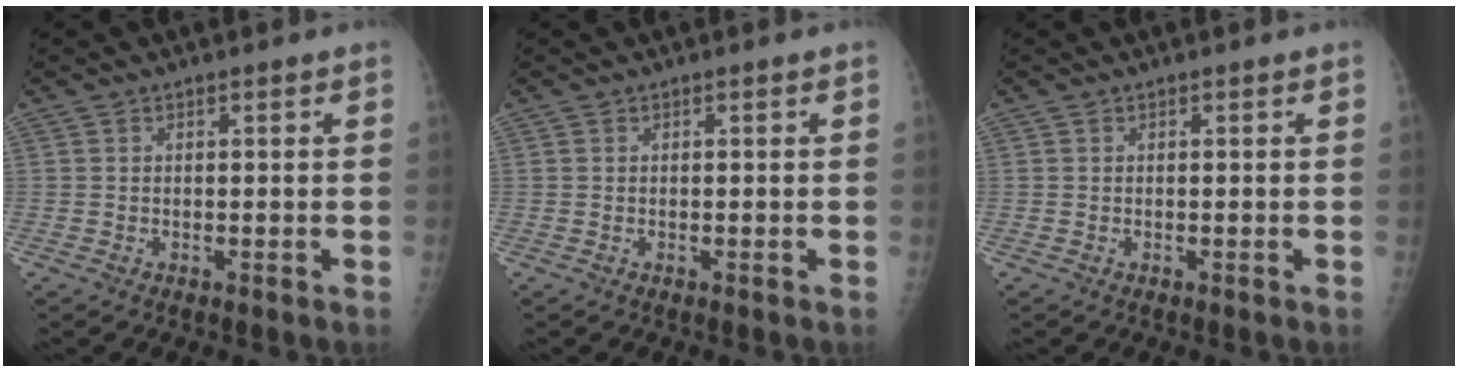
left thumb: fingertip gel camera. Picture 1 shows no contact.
{"total": 0.0}
{"total": 0.0}